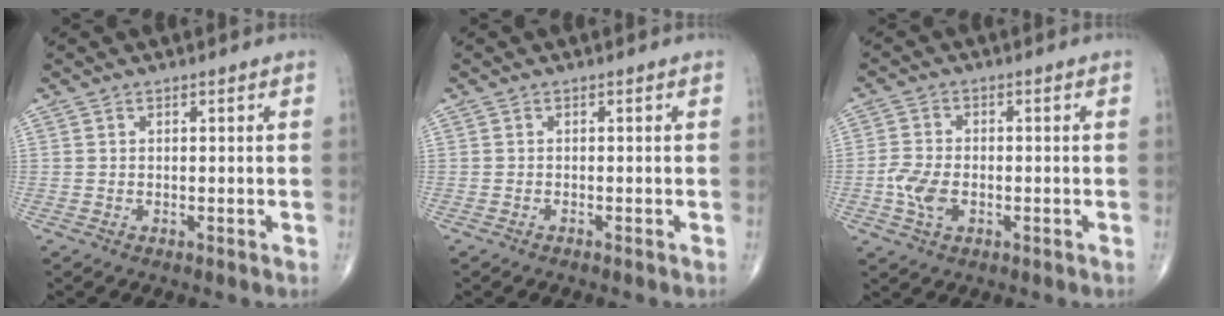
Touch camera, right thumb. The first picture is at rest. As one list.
[{"total": 0.0}, {"total": 5.7, "force": [-1.5, 3.5, 4.2], "torque": [-0.094, 0.007, -0.031]}]